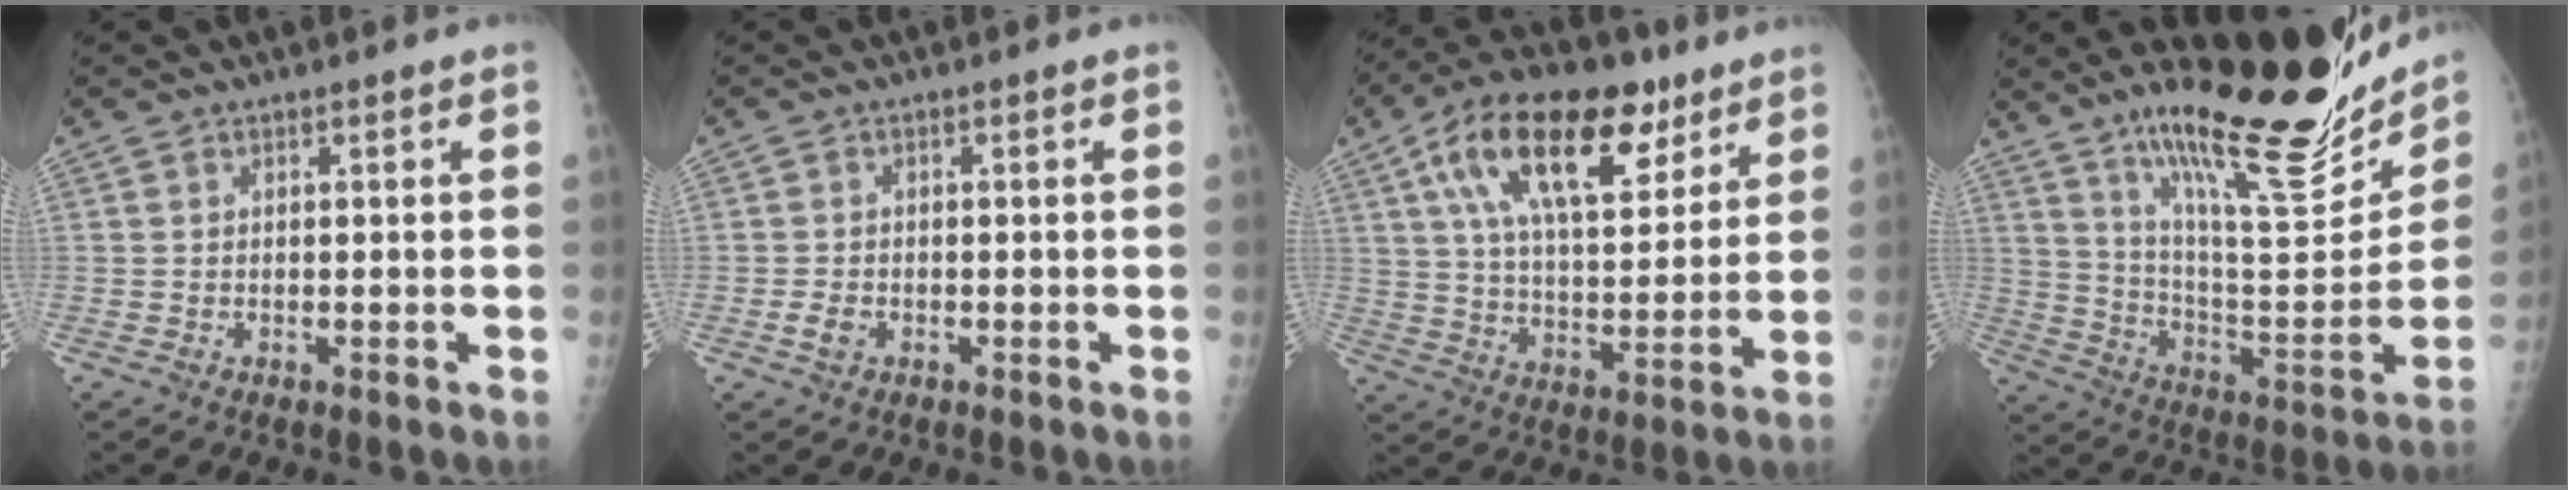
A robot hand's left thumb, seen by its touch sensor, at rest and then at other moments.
{"total": 2.0, "force": [-0.8, 1.4, 1.2], "torque": [-0.019, 0.002, -0.014]}
{"total": 21.8, "force": [11.0, 10.5, 15.6], "torque": [-0.231, -0.017, 0.185]}
{"total": 27.3, "force": [19.1, 6.6, 18.3], "torque": [-0.245, -0.096, 0.308]}